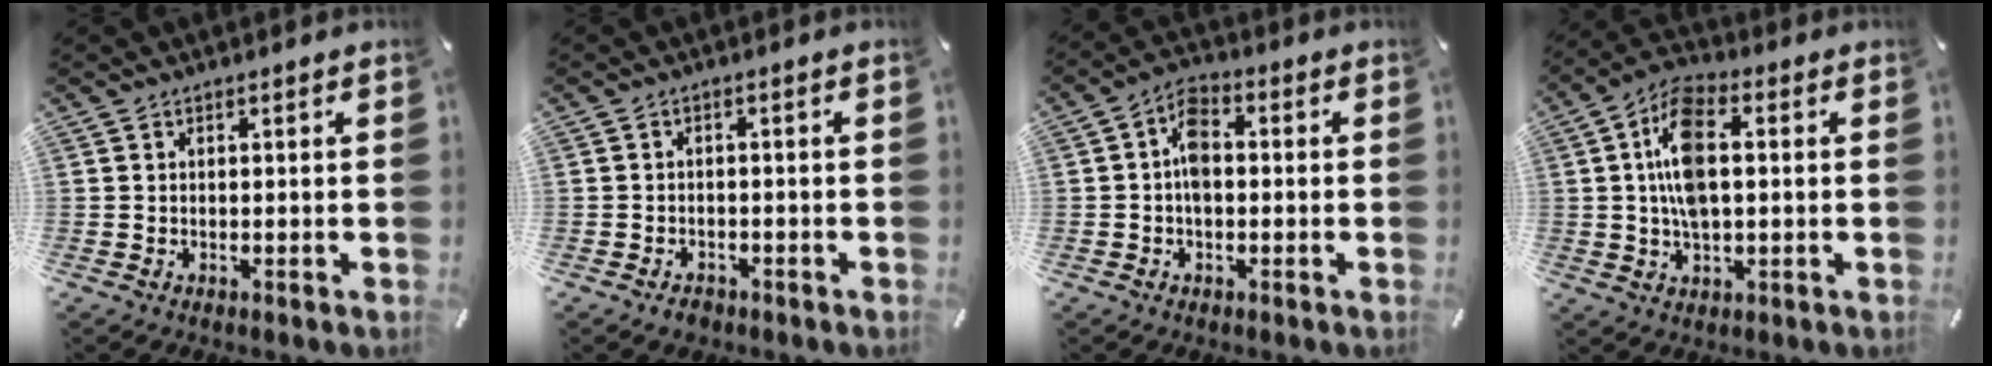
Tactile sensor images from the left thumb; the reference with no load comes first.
{"total": 2.2, "force": [-1.6, 1.3, 0.7], "torque": [-0.013, 0.010, -0.034]}
{"total": 6.0, "force": [-0.4, 3.6, 4.7], "torque": [-0.083, 0.010, -0.008]}
{"total": 11.5, "force": [1.1, 6.3, 9.6], "torque": [-0.201, 0.003, 0.016]}